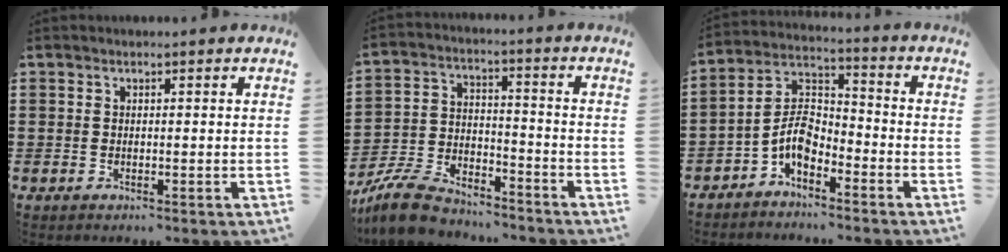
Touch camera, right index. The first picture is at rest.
{"total": 8.3, "force": [-7.7, 1.9, 2.4], "torque": [-0.062, 0.016, -0.152]}
{"total": 6.5, "force": [-3.6, 3.5, 4.1], "torque": [-0.103, 0.001, -0.078]}